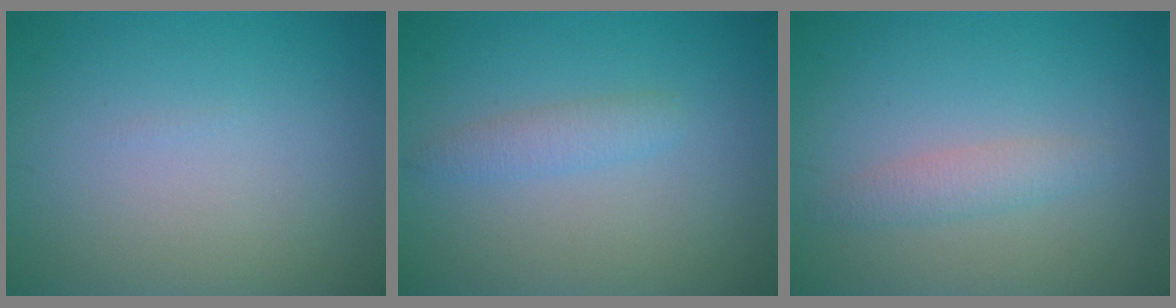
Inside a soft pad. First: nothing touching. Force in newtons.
{"total": 1.7, "press": 1.7, "slide": 0.1}
{"total": 1.9, "press": 1.9, "slide": 0.0}